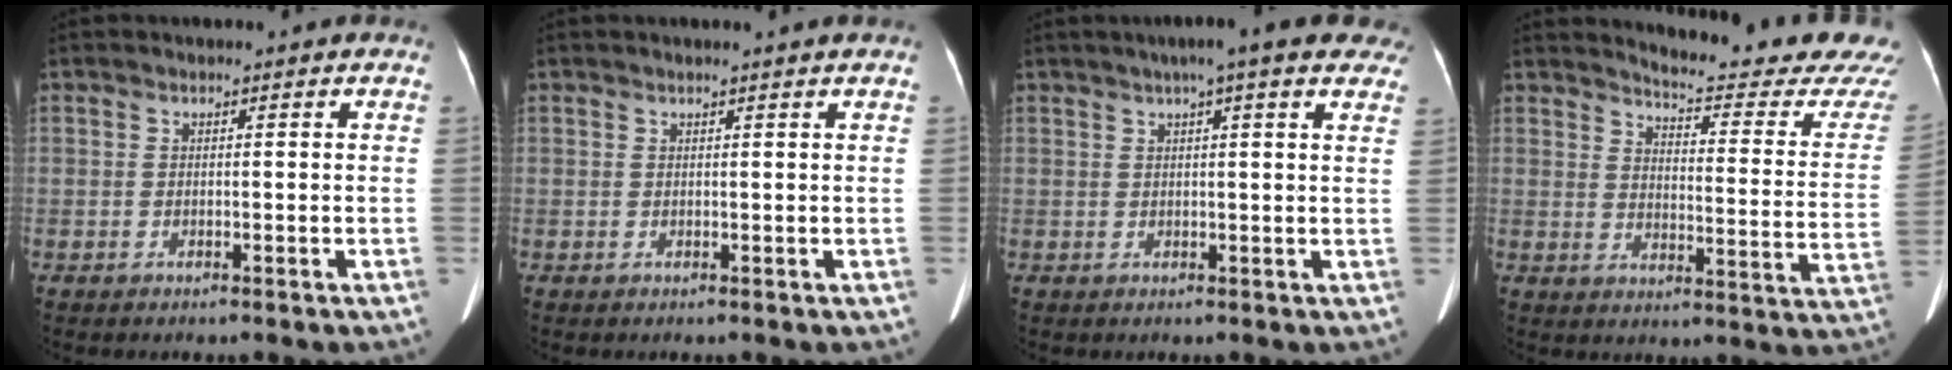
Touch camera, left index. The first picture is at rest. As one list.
[{"total": 1.2, "force": [1.0, -0.4, 0.7], "torque": [-0.017, 0.001, 0.022]}, {"total": 11.7, "force": [8.8, 1.9, 7.6], "torque": [-0.094, 0.032, 0.100]}, {"total": 20.4, "force": [19.6, 0.4, 5.6], "torque": [-0.075, -0.126, 0.220]}]